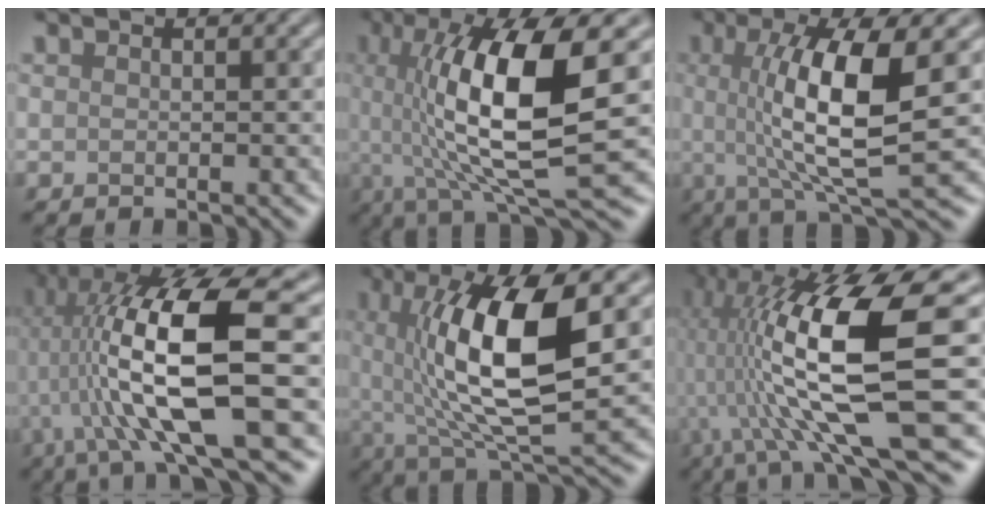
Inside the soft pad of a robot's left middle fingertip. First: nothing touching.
{"total": 12.3, "force": [0.8, 3.4, 11.8], "torque": [-0.193, 0.004, 0.018]}
{"total": 9.4, "force": [0.8, 2.4, 9.0], "torque": [-0.140, -0.005, 0.015]}
{"total": 14.4, "force": [0.3, 3.3, 14.0], "torque": [-0.247, 0.008, 0.014]}
{"total": 11.7, "force": [1.6, 3.6, 11.0], "torque": [-0.190, 0.002, 0.031]}
{"total": 15.7, "force": [0.6, 3.5, 15.3], "torque": [-0.285, 0.004, 0.022]}